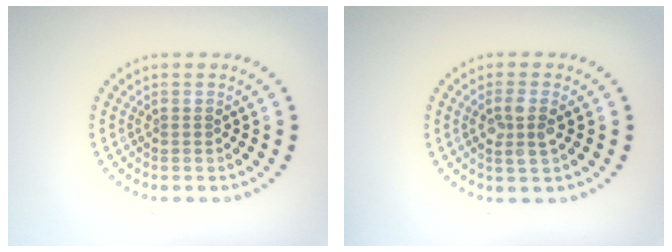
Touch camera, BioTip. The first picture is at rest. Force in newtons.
{"total": 2.4, "press": 2.2, "slide": 0.9}